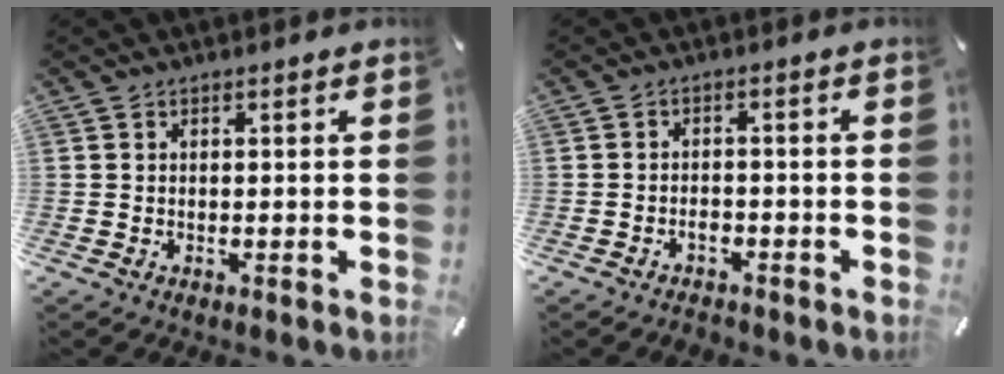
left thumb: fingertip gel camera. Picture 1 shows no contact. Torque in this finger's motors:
{"motor_torque": [-0.25, 0.56, -0.07, 0.10, -0.08]}